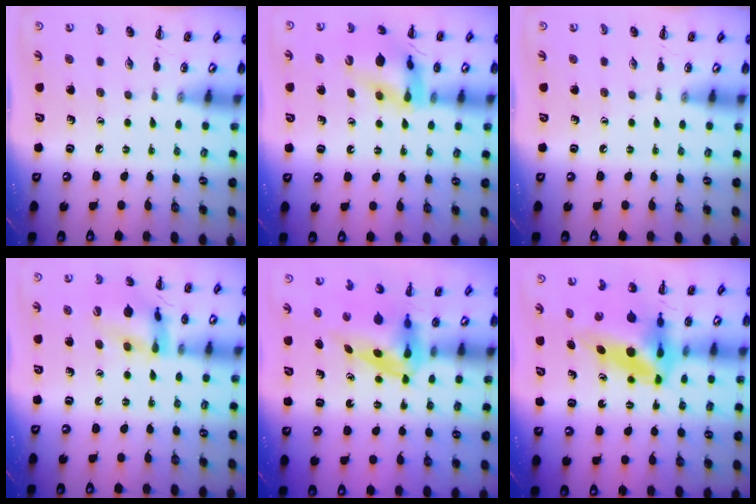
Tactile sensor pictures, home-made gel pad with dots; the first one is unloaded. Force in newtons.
{"total": 14.4, "press": 14.2, "slide": 2.0}
{"total": 0.0}
{"total": 14.7, "press": 14.7, "slide": 1.1}
{"total": 4.0, "press": 3.9, "slide": 0.7}
{"total": 7.5, "press": 7.3, "slide": 1.7}